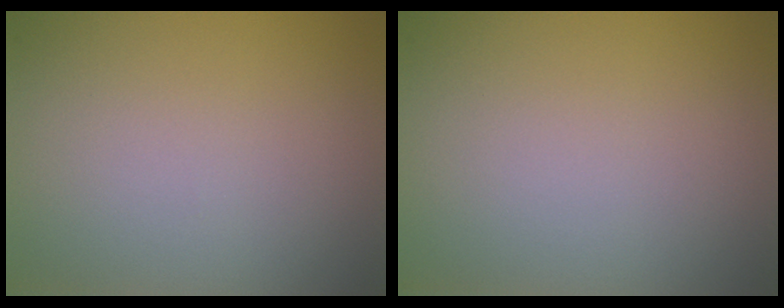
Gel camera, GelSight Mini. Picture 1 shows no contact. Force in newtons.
{"total": 0.0}